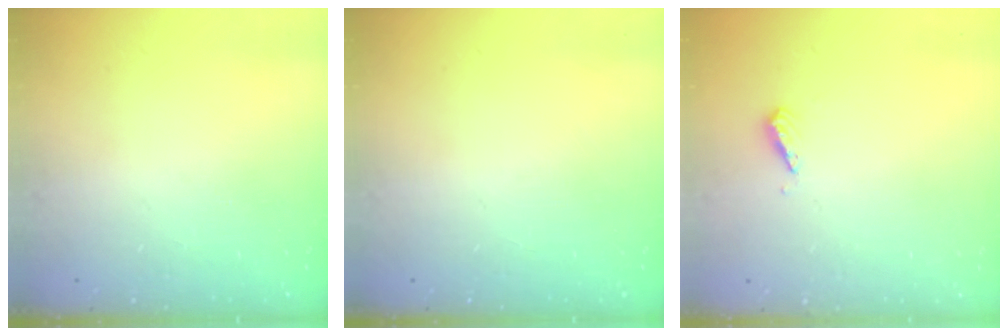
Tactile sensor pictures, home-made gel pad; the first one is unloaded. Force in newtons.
{"total": 0.0}
{"total": 2.8, "press": 2.8, "slide": 0.7}